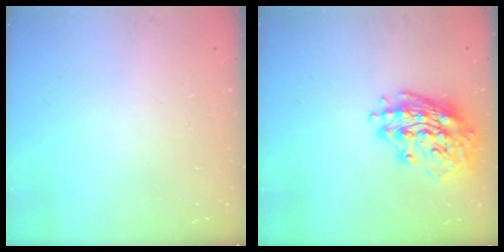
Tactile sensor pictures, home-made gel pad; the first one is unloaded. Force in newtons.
{"total": 16.4, "press": 16.2, "slide": 2.5}